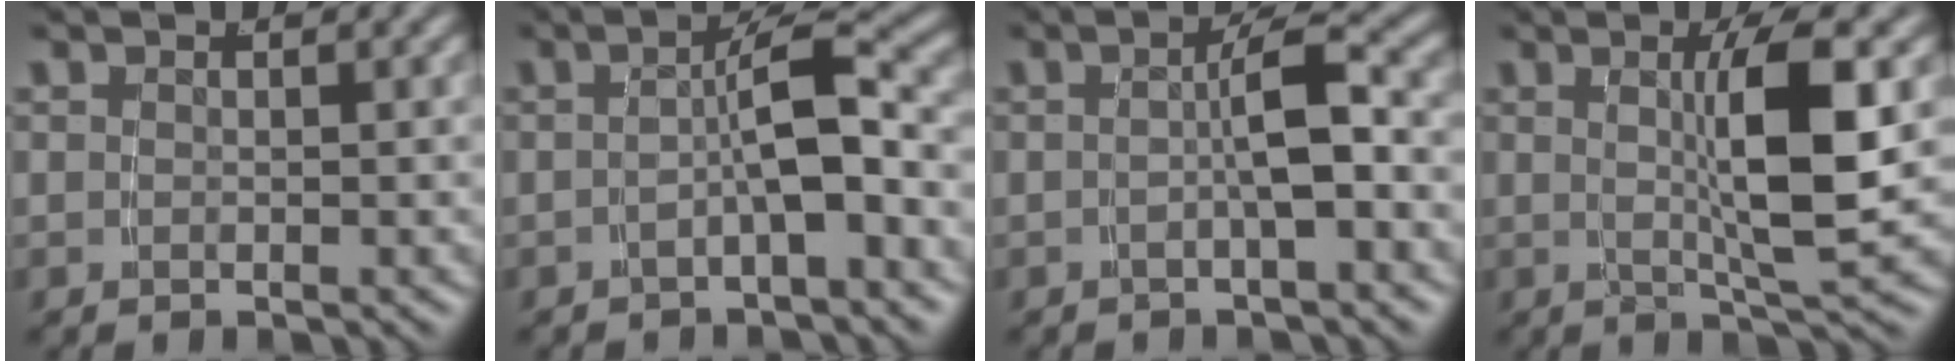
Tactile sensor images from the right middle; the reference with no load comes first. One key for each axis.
{"total": 3.7, "fx": -1.5, "fy": 0.1, "fz": 3.4, "tx": -0.045, "ty": 0.006, "tz": -0.022}
{"total": 3.2, "fx": -0.8, "fy": -0.2, "fz": 3.1, "tx": -0.041, "ty": 0.006, "tz": -0.013}
{"total": 5.9, "fx": 0.9, "fy": 0.4, "fz": 5.8, "tx": -0.099, "ty": -0.005, "tz": 0.018}